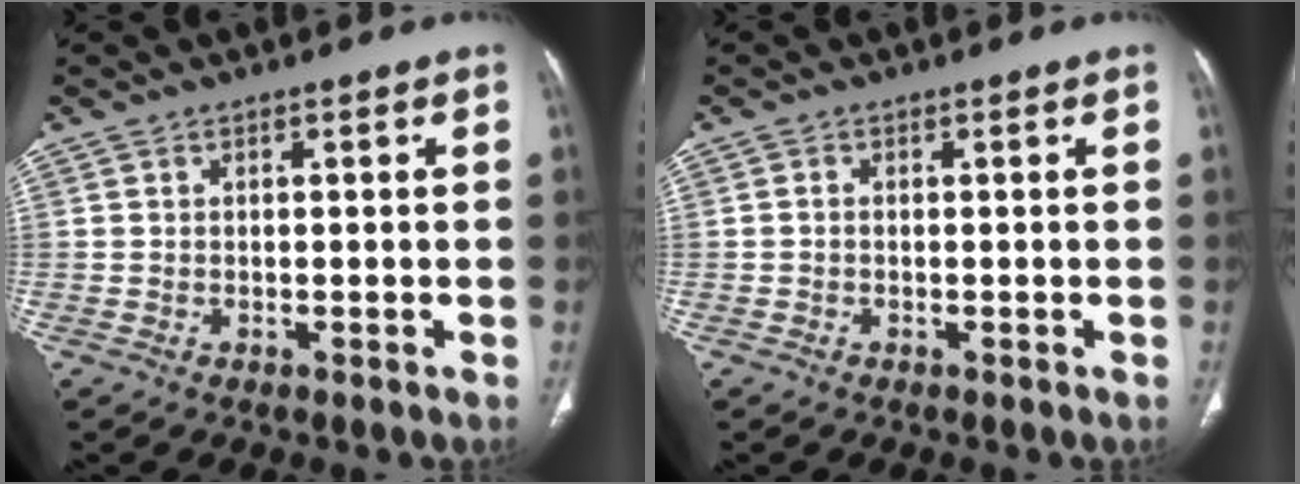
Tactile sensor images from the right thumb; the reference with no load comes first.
{"total": 0.5, "force": [-0.1, 0.4, 0.3], "torque": [-0.005, 0.001, -0.006]}